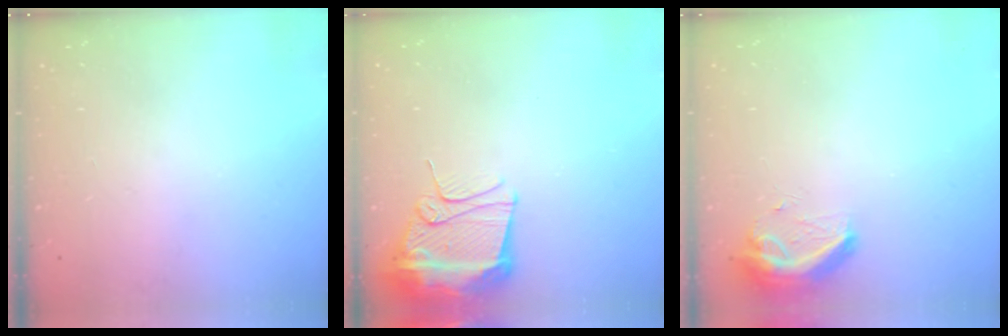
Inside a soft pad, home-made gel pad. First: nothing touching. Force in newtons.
{"total": 13.4, "press": 13.4, "slide": 1.3}
{"total": 9.2, "press": 9.1, "slide": 1.1}